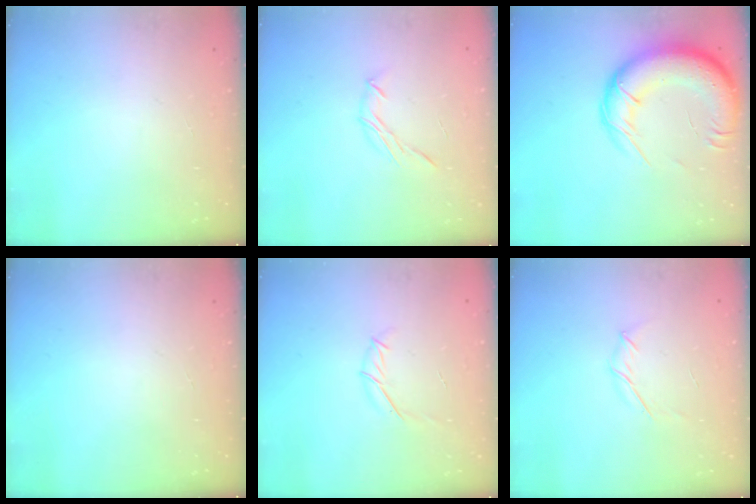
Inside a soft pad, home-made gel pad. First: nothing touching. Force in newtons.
{"total": 5.7, "press": 5.6, "slide": 1.1}
{"total": 22.3, "press": 21.7, "slide": 5.0}
{"total": 0.0}
{"total": 6.4, "press": 6.2, "slide": 1.5}
{"total": 3.8, "press": 3.7, "slide": 0.9}